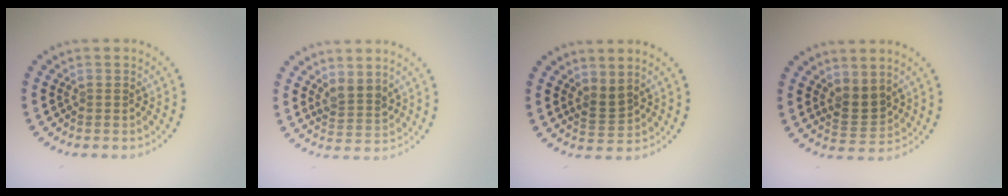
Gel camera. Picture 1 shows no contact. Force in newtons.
{"total": 2.2, "press": 1.8, "slide": 1.2}
{"total": 1.8, "press": 1.3, "slide": 1.3}
{"total": 2.5, "press": 2.2, "slide": 1.1}